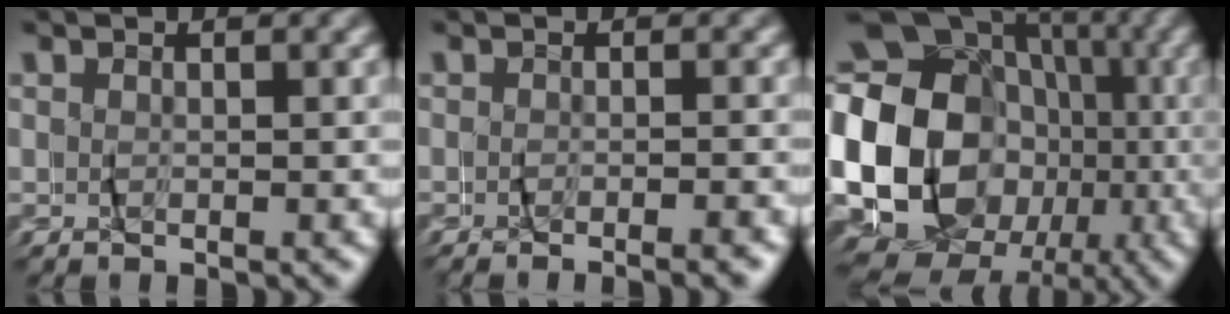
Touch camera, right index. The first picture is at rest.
{"total": 1.9, "force": [-1.8, -0.1, 0.5], "torque": [-0.009, 0.000, -0.033]}
{"total": 21.3, "force": [-4.6, 17.8, 10.7], "torque": [-0.225, -0.063, -0.075]}